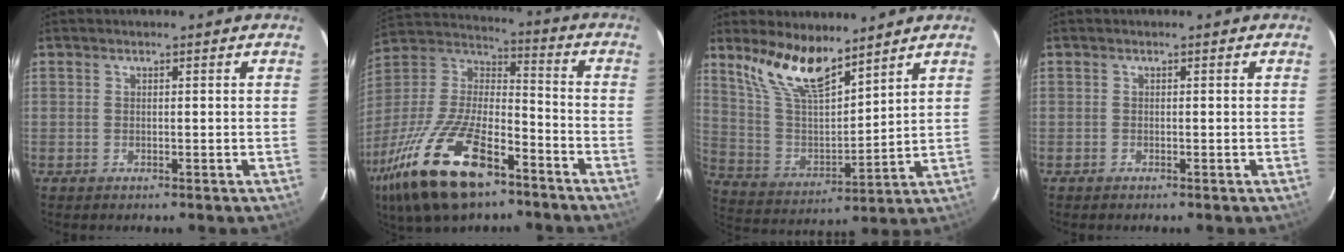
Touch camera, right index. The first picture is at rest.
{"total": 25.6, "force": [-15.6, 10.2, 17.6], "torque": [-0.366, -0.036, -0.278]}
{"total": 13.5, "force": [10.1, 4.1, 7.9], "torque": [-0.158, 0.004, 0.207]}
{"total": 0.0}